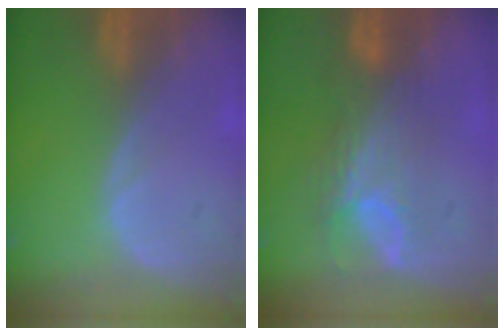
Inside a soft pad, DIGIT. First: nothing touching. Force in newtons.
{"total": 7.9, "press": 6.6, "slide": 4.2}